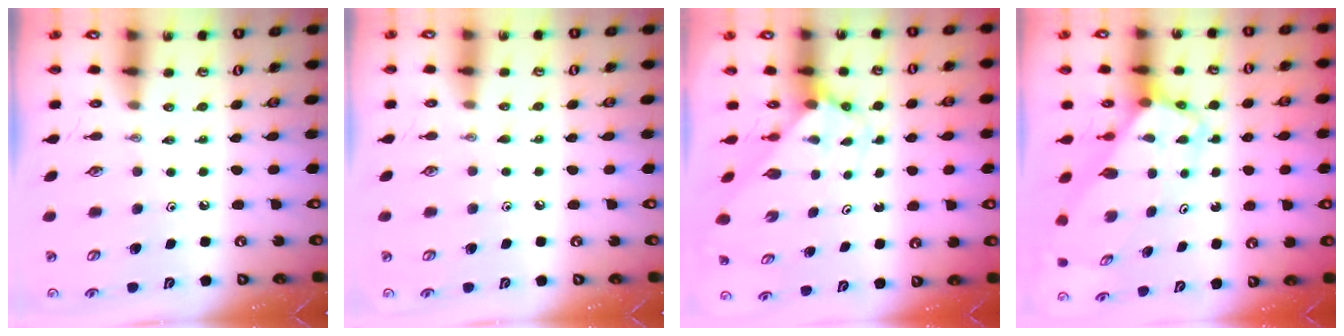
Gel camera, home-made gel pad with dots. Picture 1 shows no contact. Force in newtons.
{"total": 3.4, "press": 3.3, "slide": 0.4}
{"total": 2.3, "press": 2.3, "slide": 0.2}
{"total": 4.7, "press": 4.7, "slide": 0.4}